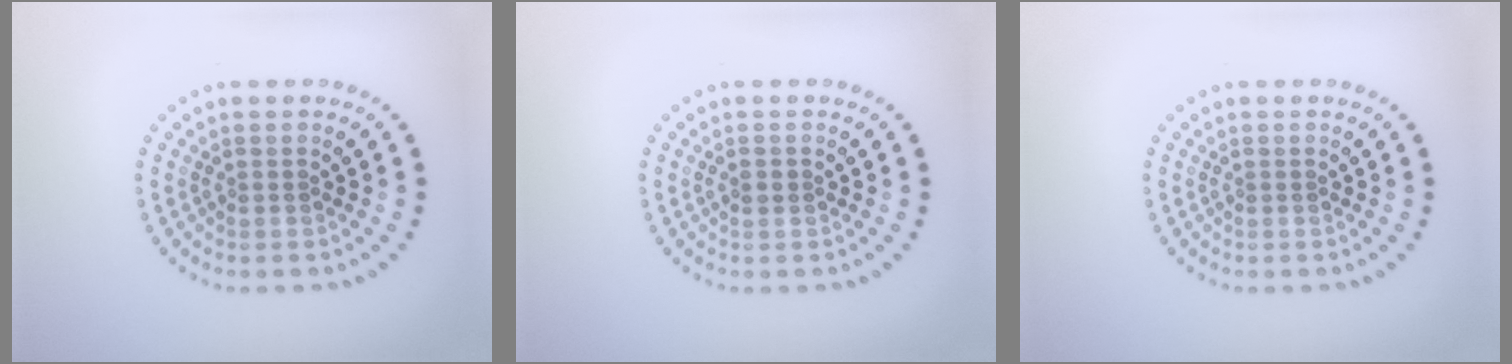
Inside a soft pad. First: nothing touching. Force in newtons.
{"total": 1.0, "press": 1.0, "slide": 0.2}
{"total": 0.0}